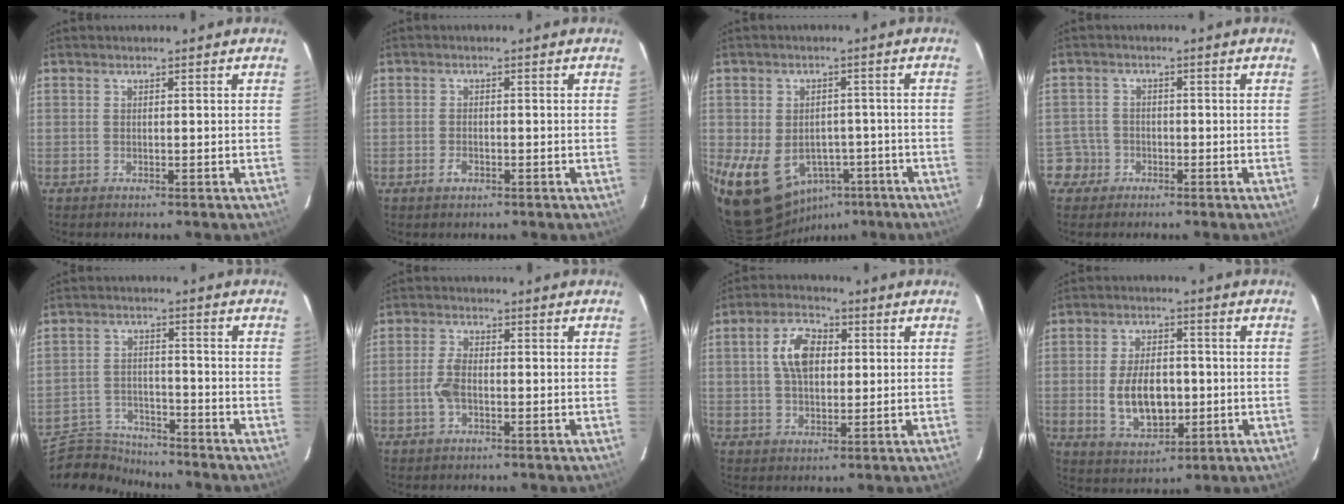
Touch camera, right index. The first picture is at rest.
{"total": 2.1, "force": [-1.1, 1.3, 1.3], "torque": [-0.027, 0.000, -0.020]}
{"total": 13.2, "force": [-5.2, 10.2, 6.4], "torque": [-0.151, 0.007, -0.049]}
{"total": 4.0, "force": [-1.8, 3.5, -0.4], "torque": [0.012, 0.025, -0.032]}
{"total": 10.1, "force": [-9.7, 2.4, 1.1], "torque": [-0.053, 0.006, -0.172]}
{"total": 4.2, "force": [-1.0, 2.2, 3.4], "torque": [-0.077, 0.004, -0.019]}
{"total": 8.2, "force": [1.6, 5.1, 6.2], "torque": [-0.115, 0.020, 0.030]}
{"total": 10.8, "force": [-1.4, 6.2, 8.7], "torque": [-0.171, -0.001, -0.011]}